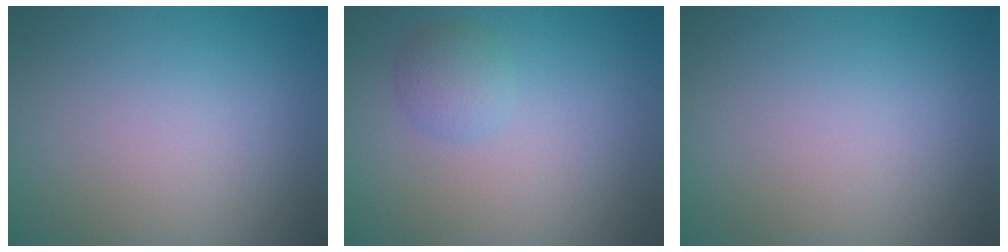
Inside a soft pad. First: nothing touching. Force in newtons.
{"total": 2.0, "press": 2.0, "slide": 0.1}
{"total": 0.0}